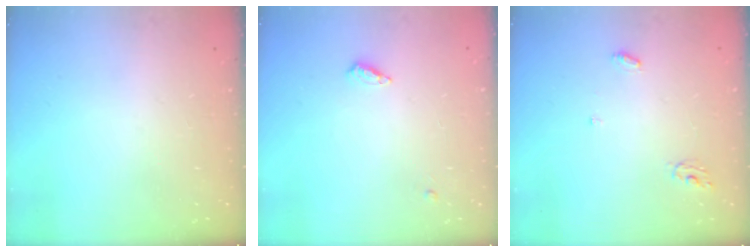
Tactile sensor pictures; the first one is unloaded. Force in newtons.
{"total": 4.2, "press": 4.2, "slide": 0.5}
{"total": 4.1, "press": 4.1, "slide": 0.2}